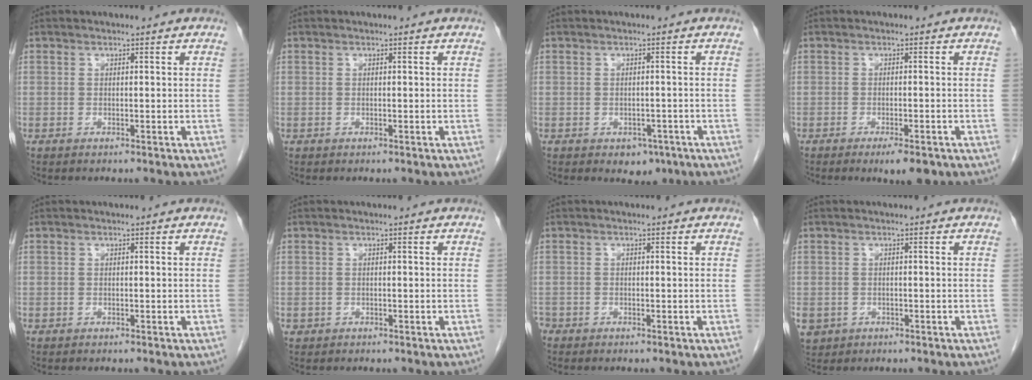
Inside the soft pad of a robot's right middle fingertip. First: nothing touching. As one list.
[{"total": 0.0}, {"total": 3.0, "force": [-1.7, 2.0, 1.5], "torque": [-0.014, 0.001, -0.011]}, {"total": 4.1, "force": [-2.5, 0.9, 3.0], "torque": [-0.044, -0.008, -0.031]}, {"total": 0.0}, {"total": 0.7, "force": [-0.3, 0.6, 0.1], "torque": [-0.005, 0.003, -0.003]}, {"total": 1.5, "force": [-1.1, 1.0, 0.3], "torque": [-0.013, 0.000, -0.021]}, {"total": 5.2, "force": [-2.3, 4.5, 1.4], "torque": [-0.038, -0.001, -0.032]}]